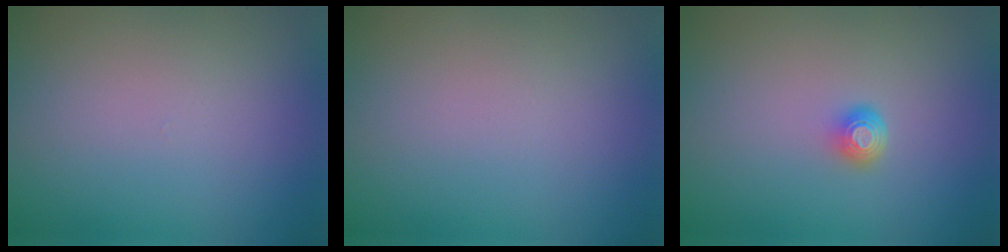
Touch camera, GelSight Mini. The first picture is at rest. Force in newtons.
{"total": 0.0}
{"total": 1.6, "press": 1.2, "slide": 1.0}